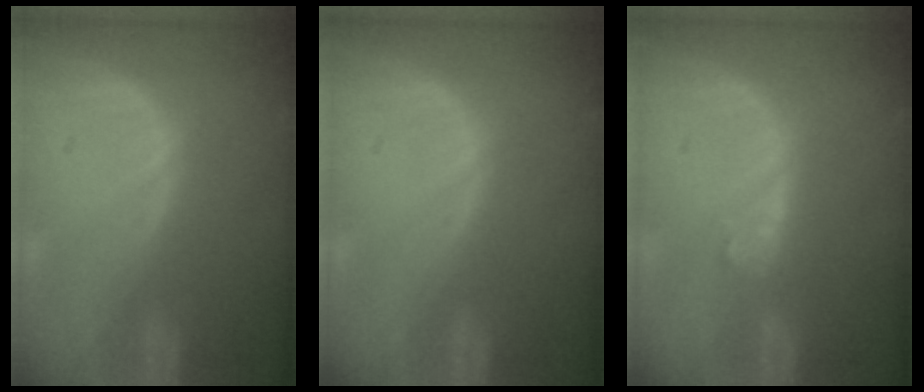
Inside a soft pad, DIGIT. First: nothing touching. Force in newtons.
{"total": 0.0}
{"total": 2.7, "press": 2.2, "slide": 1.5}